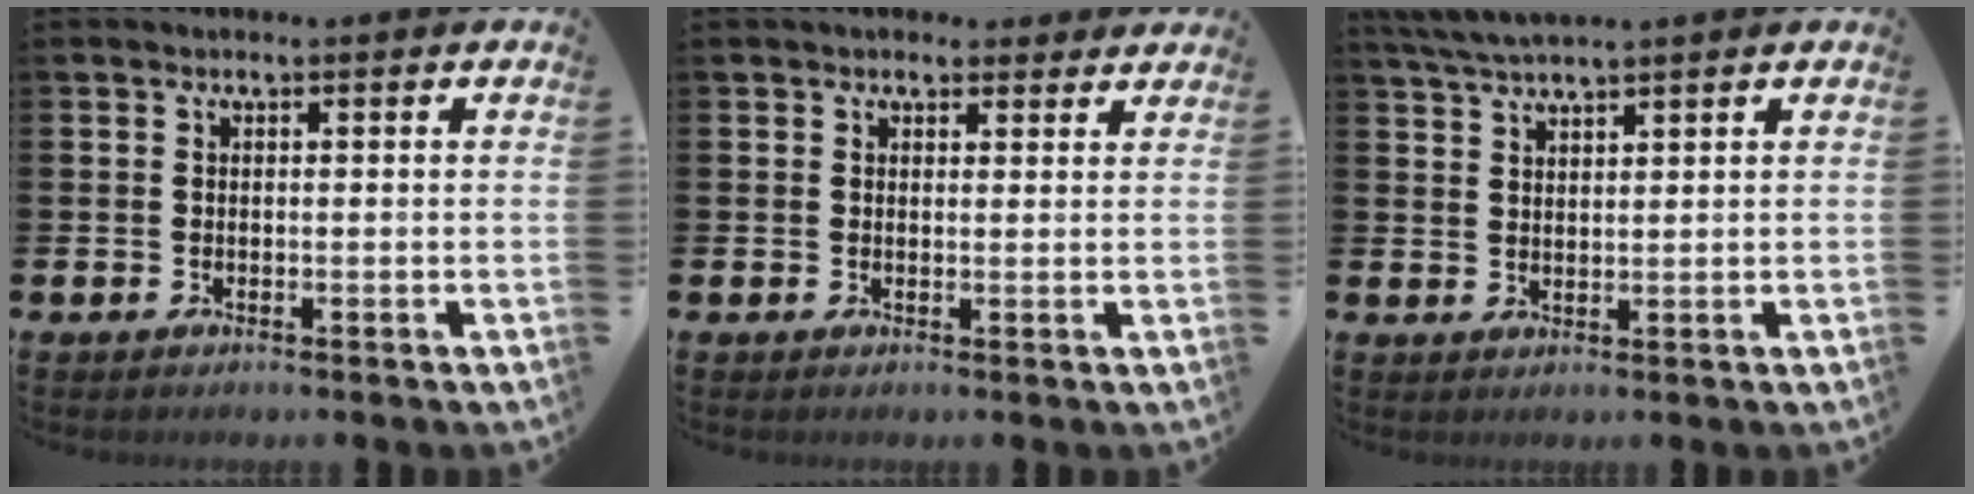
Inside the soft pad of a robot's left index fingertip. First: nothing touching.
{"total": 2.4, "force": [2.2, 0.9, 0.0], "torque": [0.008, -0.006, 0.038]}
{"total": 3.6, "force": [3.4, -0.1, 1.1], "torque": [-0.033, -0.006, 0.063]}